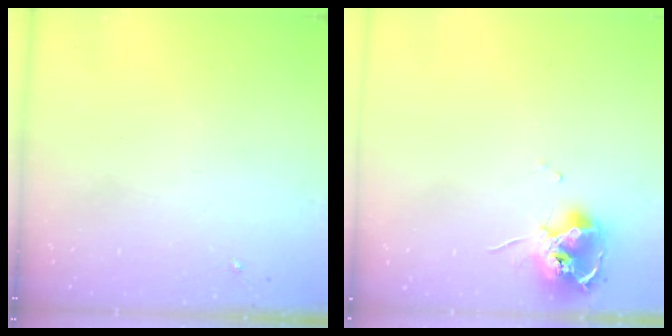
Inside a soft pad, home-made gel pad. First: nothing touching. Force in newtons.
{"total": 12.1, "press": 12.0, "slide": 1.2}